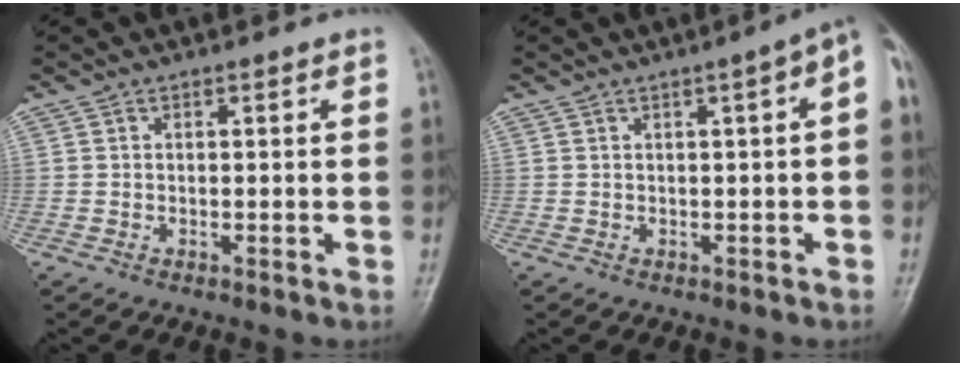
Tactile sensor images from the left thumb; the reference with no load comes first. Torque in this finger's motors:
{"motor_torque": [0.63, 1.14, 0.37, -0.22, 0.06]}